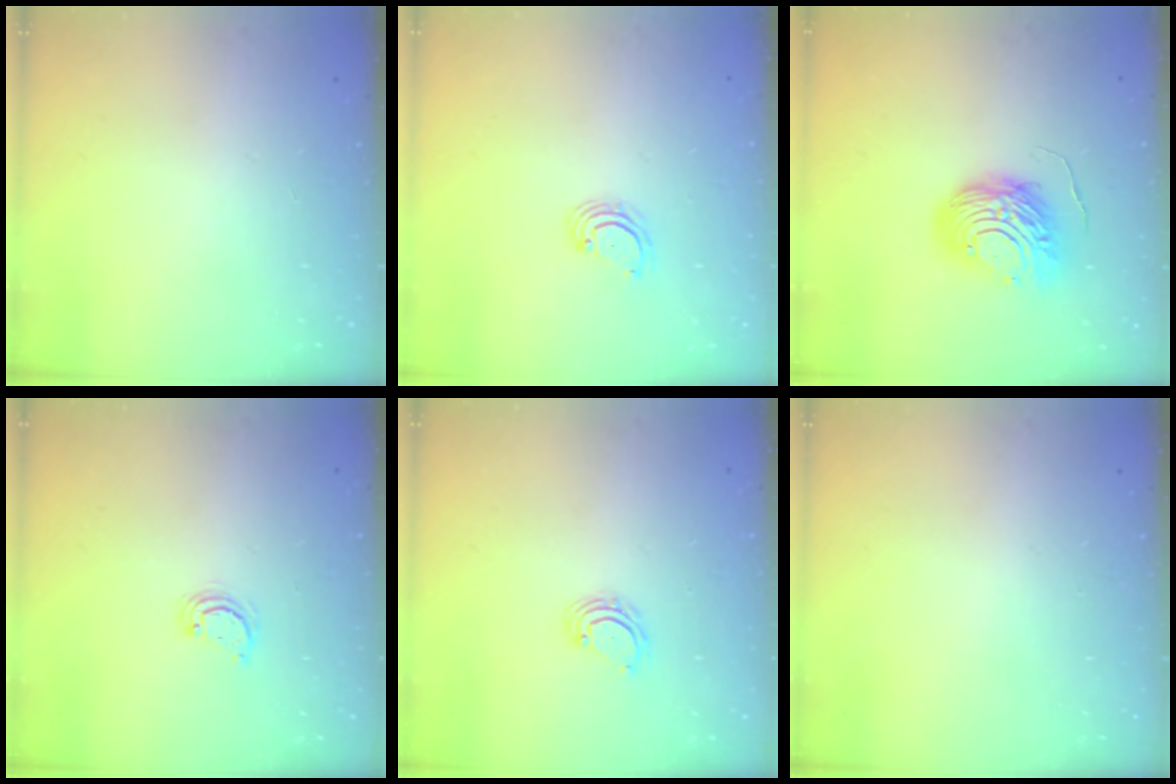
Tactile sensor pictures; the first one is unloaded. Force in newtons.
{"total": 3.2, "press": 3.2, "slide": 0.5}
{"total": 10.4, "press": 10.3, "slide": 1.1}
{"total": 3.0, "press": 3.0, "slide": 0.2}
{"total": 4.2, "press": 4.2, "slide": 0.5}
{"total": 0.0}